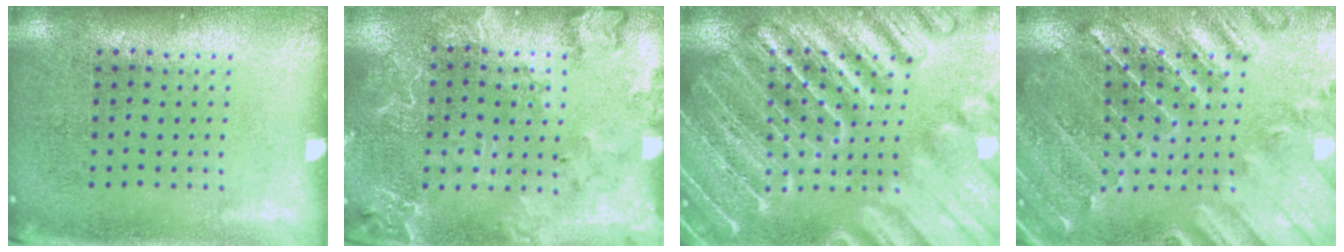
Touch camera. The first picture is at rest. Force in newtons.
{"total": 2.3, "press": 2.2, "slide": 0.4}
{"total": 6.2, "press": 6.1, "slide": 0.7}
{"total": 1.3, "press": 1.3, "slide": 0.4}